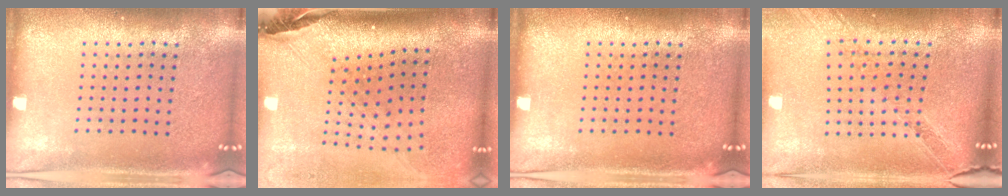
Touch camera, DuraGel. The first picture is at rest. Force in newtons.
{"total": 2.9, "press": 2.0, "slide": 2.0}
{"total": 0.0}
{"total": 1.1, "press": 1.1, "slide": 0.1}